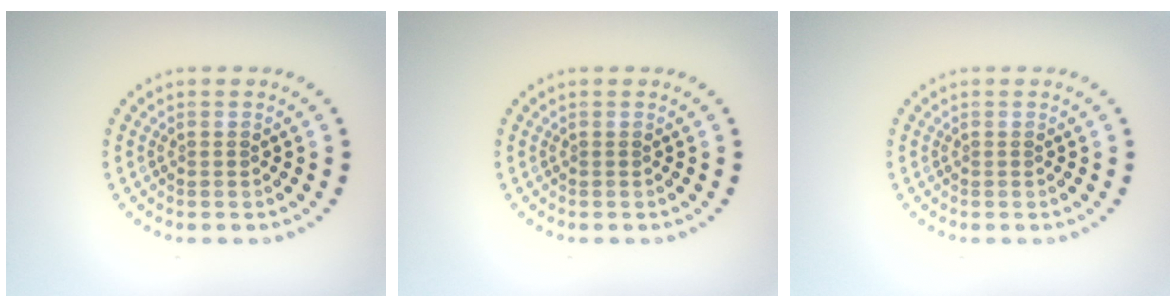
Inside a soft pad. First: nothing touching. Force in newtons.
{"total": 0.0}
{"total": 0.0}